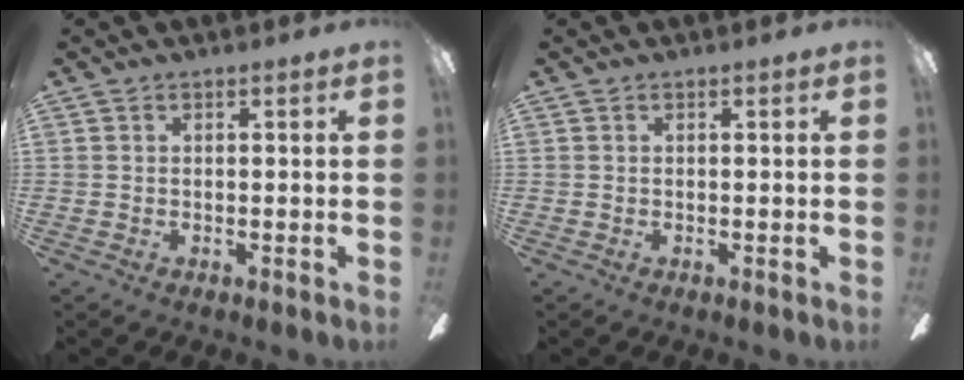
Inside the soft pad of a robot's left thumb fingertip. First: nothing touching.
{"total": 0.0}